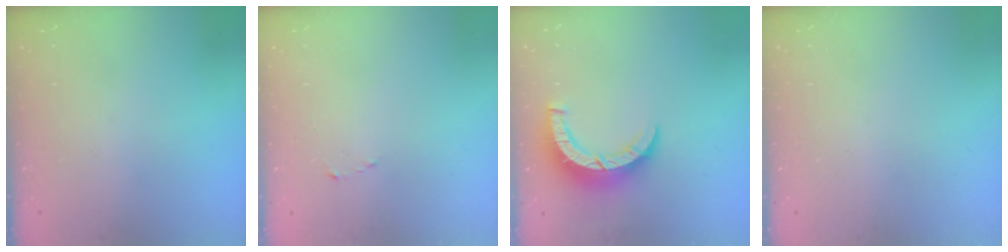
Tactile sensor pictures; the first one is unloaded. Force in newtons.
{"total": 1.5, "press": 1.5, "slide": 0.2}
{"total": 8.3, "press": 8.3, "slide": 0.6}
{"total": 0.0}